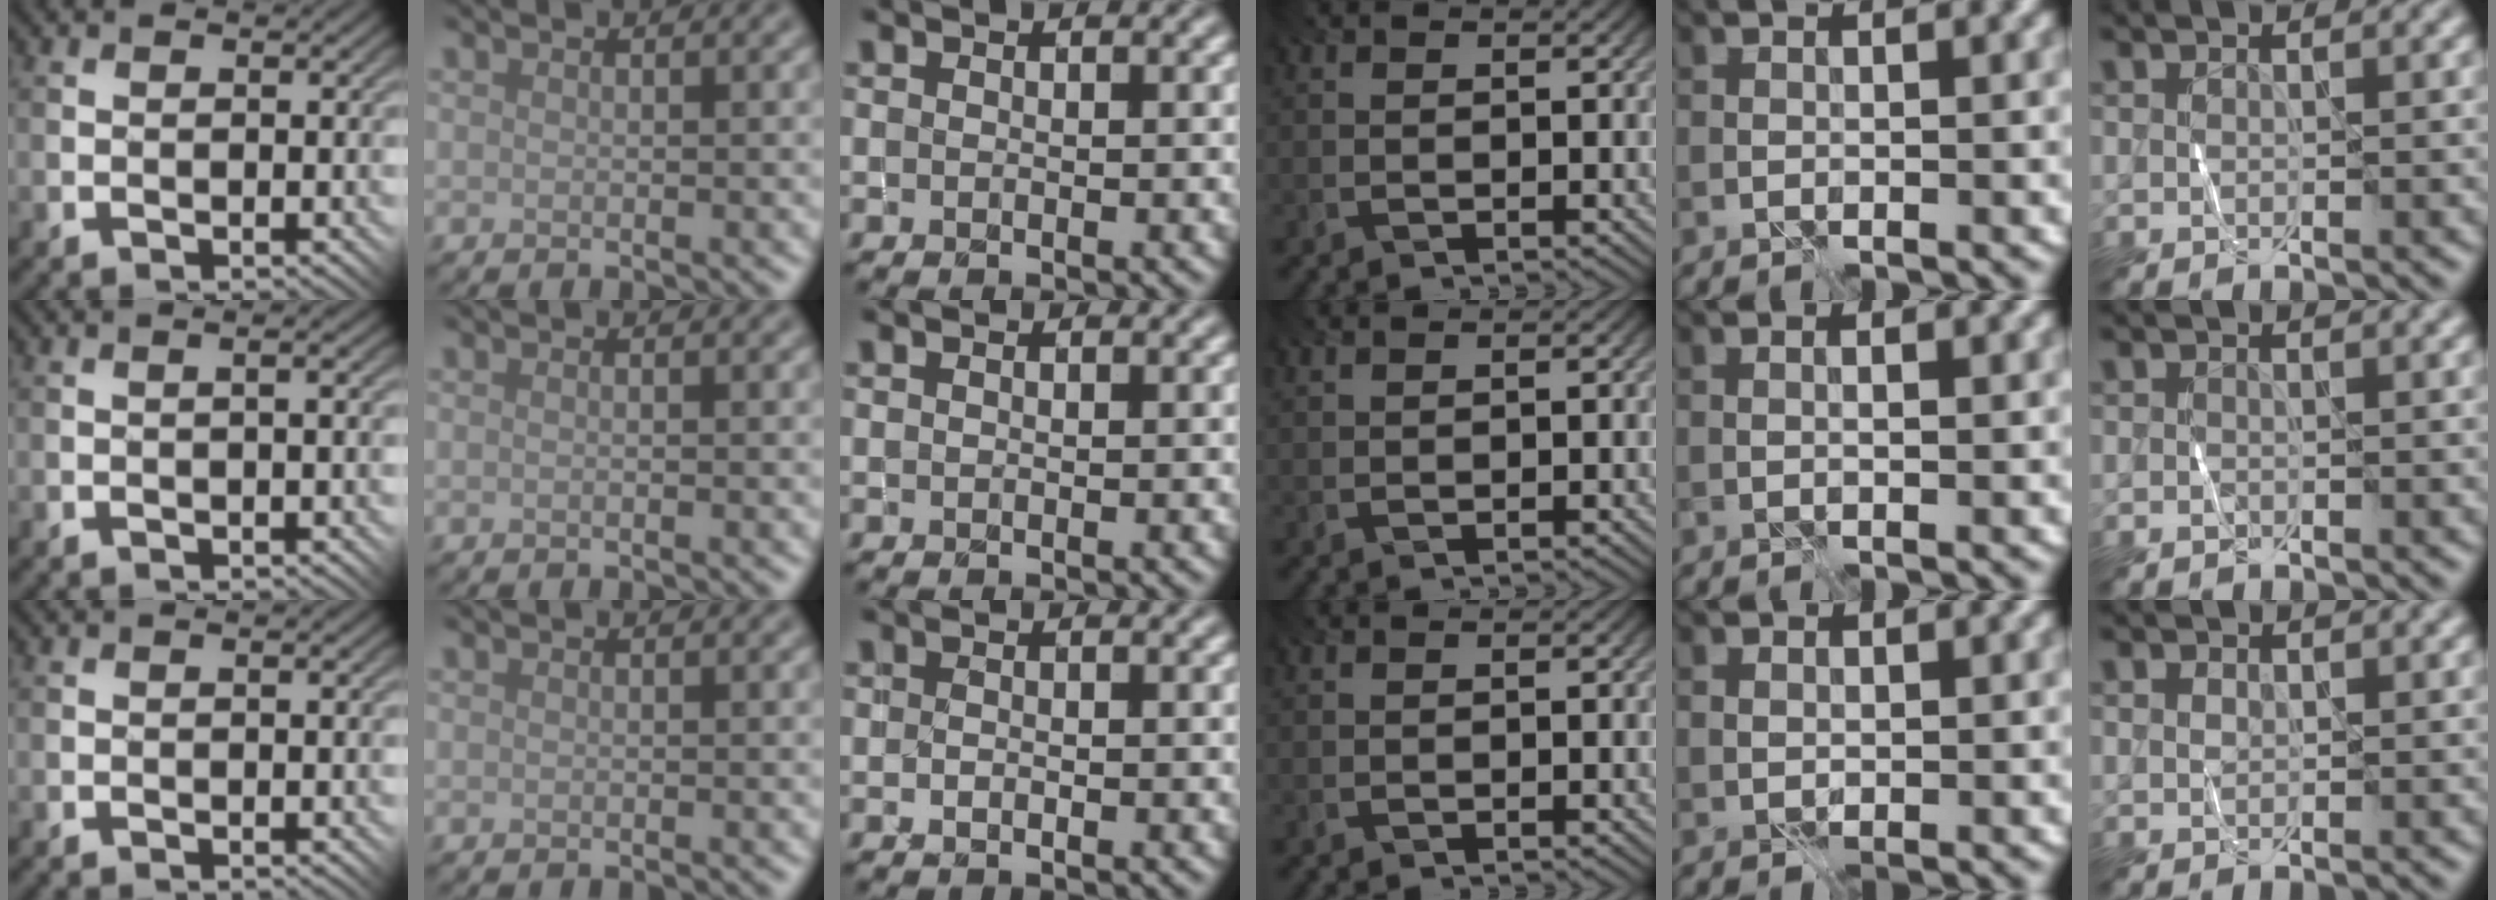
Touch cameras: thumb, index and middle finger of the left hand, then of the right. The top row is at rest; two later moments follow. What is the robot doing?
{"motion": "fold", "object": "shorts"}